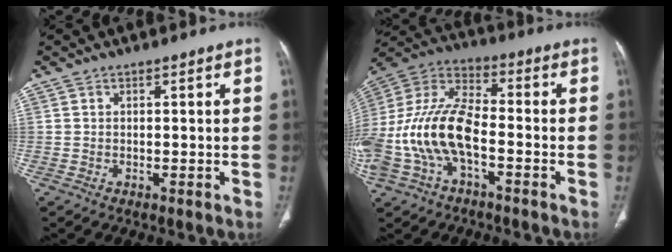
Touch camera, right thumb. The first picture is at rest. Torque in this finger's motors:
{"motor_torque": [2.61, 2.40, 2.00, -0.77, 0.77]}